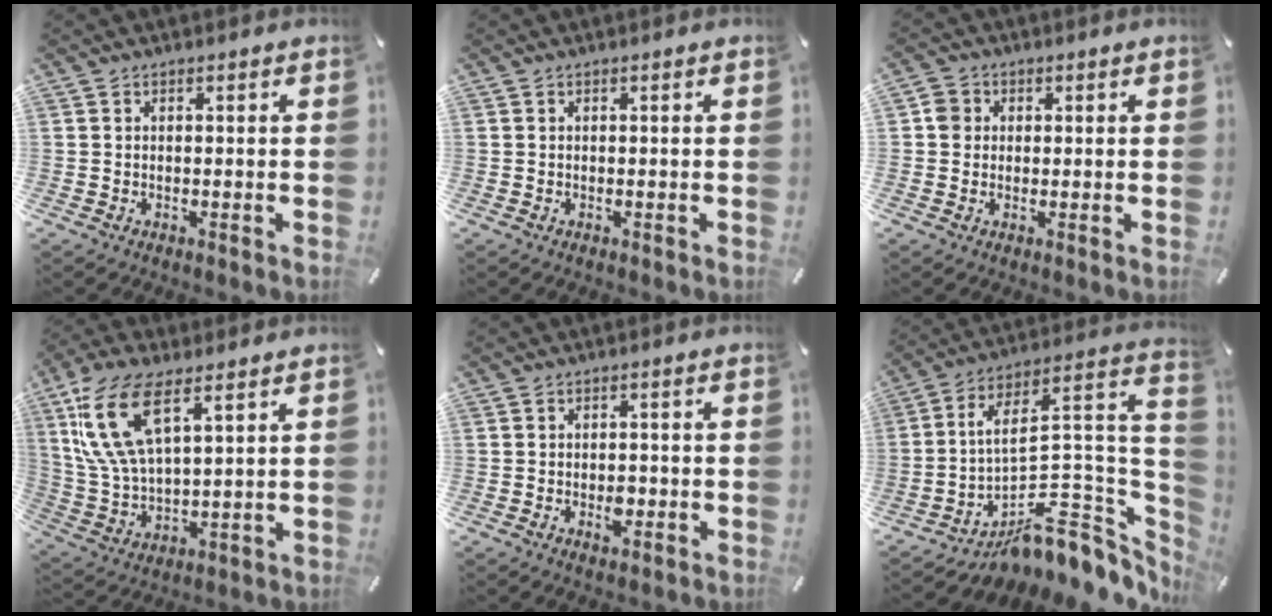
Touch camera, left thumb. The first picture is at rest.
{"total": 0.0}
{"total": 5.1, "force": [0.4, 4.9, 1.4], "torque": [-0.019, 0.009, 0.007]}
{"total": 15.5, "force": [7.9, 6.8, 11.4], "torque": [-0.275, -0.020, 0.141]}
{"total": 3.7, "force": [-1.1, 2.4, 2.7], "torque": [-0.038, 0.001, -0.018]}
{"total": 19.4, "force": [-5.2, 10.8, 15.2], "torque": [-0.181, -0.036, -0.072]}